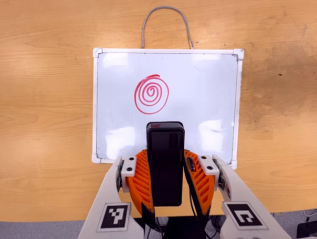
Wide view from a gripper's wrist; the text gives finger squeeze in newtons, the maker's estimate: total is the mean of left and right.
{"total": 4.1, "left": 3.0, "right": 5.2}